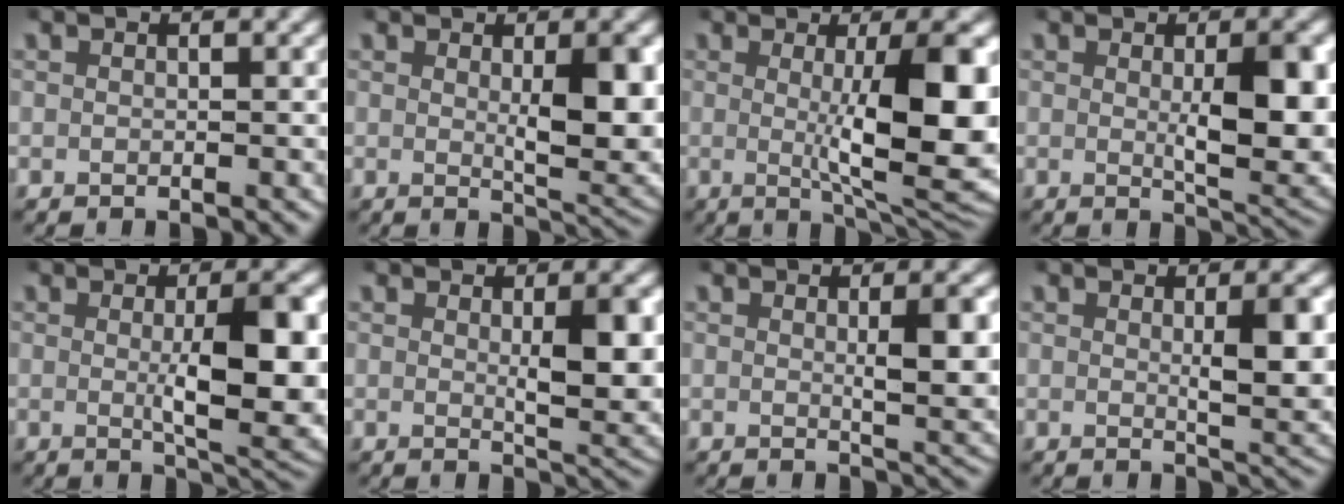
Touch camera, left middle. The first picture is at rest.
{"total": 5.7, "force": [1.0, 1.6, 5.4], "torque": [-0.075, -0.016, 0.021]}
{"total": 11.4, "force": [-0.3, 3.5, 10.9], "torque": [-0.145, -0.027, 0.013]}
{"total": 6.6, "force": [0.7, 1.9, 6.3], "torque": [-0.085, -0.015, 0.015]}
{"total": 8.3, "force": [0.0, 2.4, 7.9], "torque": [-0.105, -0.014, 0.006]}
{"total": 5.1, "force": [1.0, 1.4, 4.8], "torque": [-0.068, -0.013, 0.019]}
{"total": 4.1, "force": [0.8, 0.8, 4.0], "torque": [-0.053, -0.009, 0.015]}
{"total": 4.7, "force": [0.9, 1.0, 4.5], "torque": [-0.060, -0.009, 0.017]}